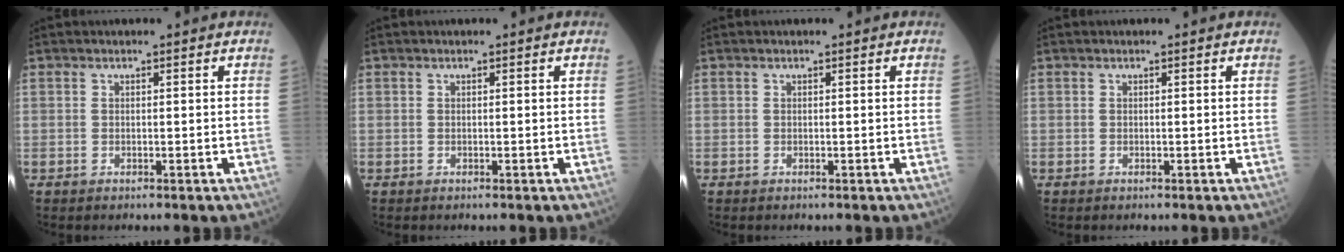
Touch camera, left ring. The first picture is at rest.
{"total": 0.0}
{"total": 0.0}
{"total": 0.0}